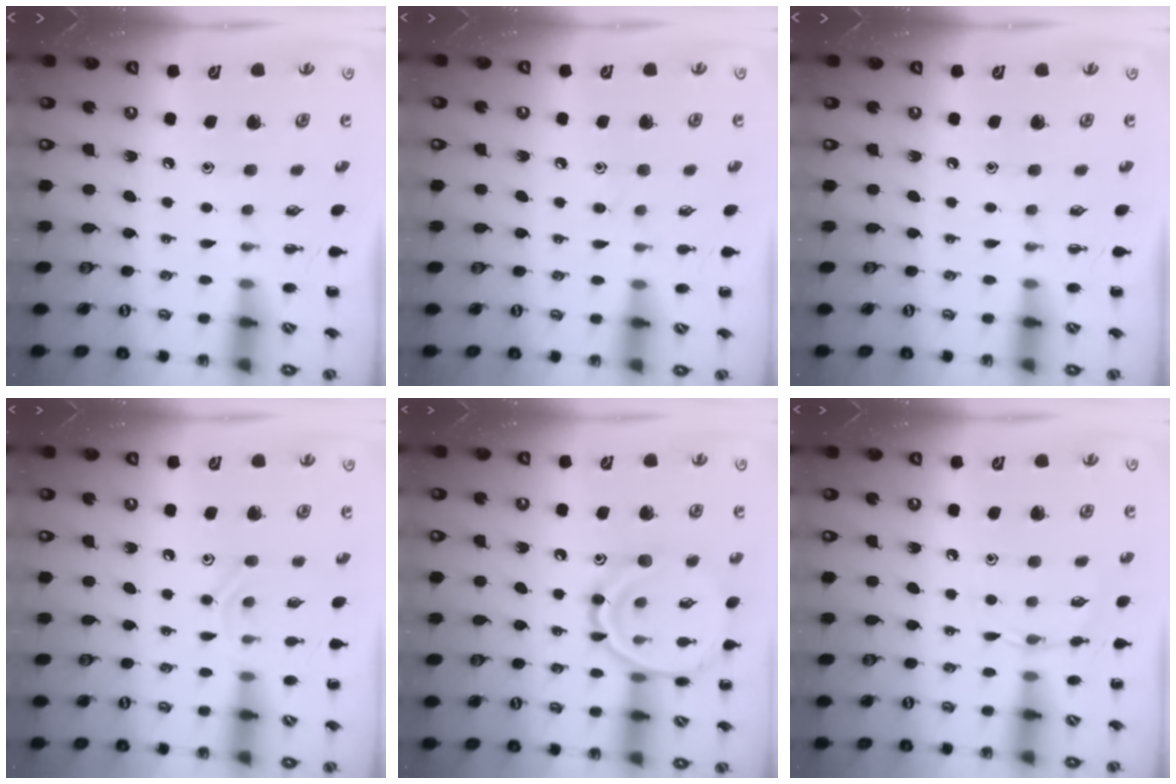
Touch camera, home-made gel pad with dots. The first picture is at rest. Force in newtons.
{"total": 6.2, "press": 5.8, "slide": 2.4}
{"total": 0.0}
{"total": 7.8, "press": 7.8, "slide": 1.1}
{"total": 14.3, "press": 14.2, "slide": 0.8}
{"total": 7.3, "press": 7.0, "slide": 2.1}